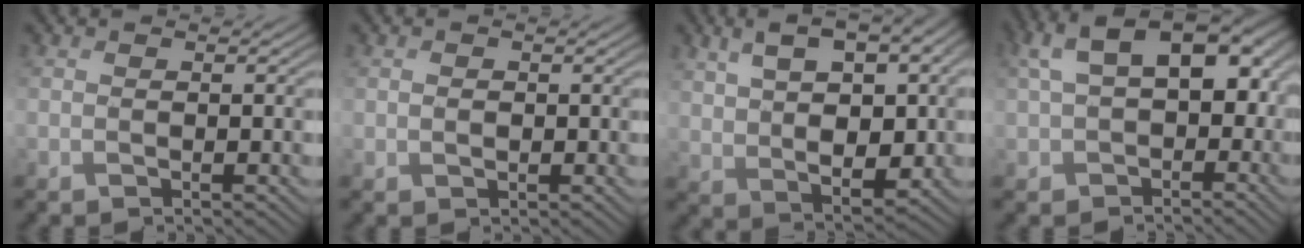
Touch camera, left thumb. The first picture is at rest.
{"total": 0.8, "force": [-0.2, 0.7, 0.2], "torque": [-0.006, -0.004, -0.002]}
{"total": 12.6, "force": [3.1, 6.7, 10.3], "torque": [-0.204, -0.014, 0.070]}
{"total": 11.8, "force": [1.3, 8.1, 8.5], "torque": [-0.165, -0.014, 0.032]}